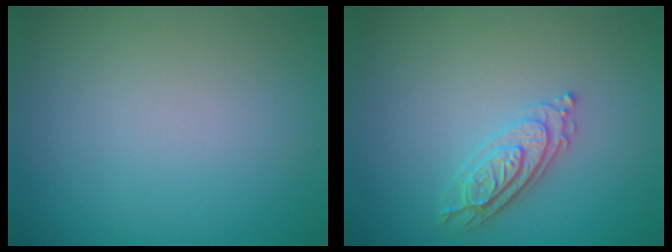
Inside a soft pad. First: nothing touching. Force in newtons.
{"total": 2.9, "press": 2.7, "slide": 1.0}